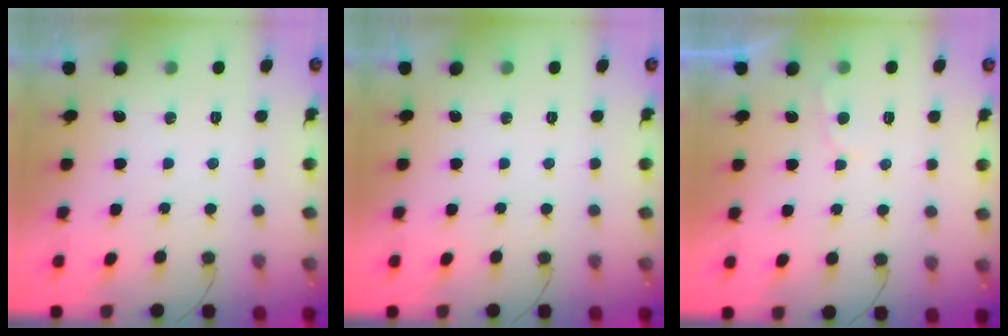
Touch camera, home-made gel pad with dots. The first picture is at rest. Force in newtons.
{"total": 0.0}
{"total": 2.0, "press": 2.0, "slide": 0.2}